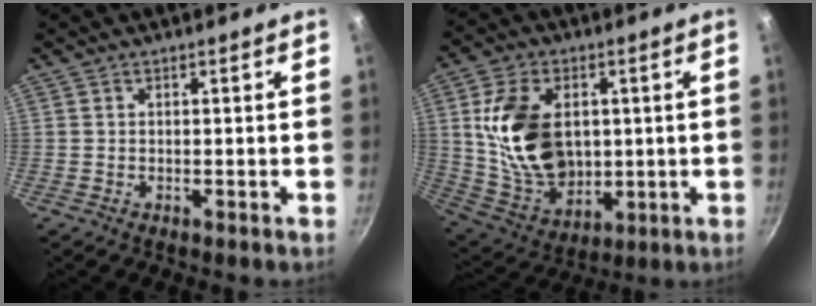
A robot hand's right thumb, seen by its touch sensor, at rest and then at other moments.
{"total": 18.4, "force": [2.5, 12.7, 13.1], "torque": [-0.218, -0.014, 0.062]}